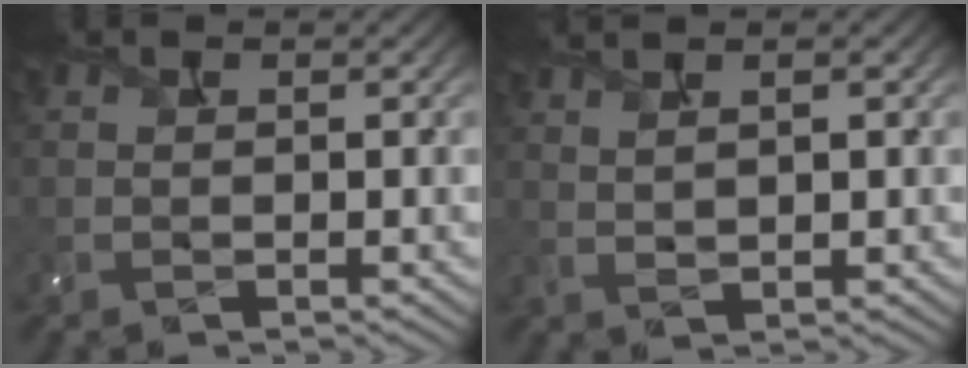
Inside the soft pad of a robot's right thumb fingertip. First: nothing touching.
{"total": 3.4, "force": [2.3, 0.9, 2.4], "torque": [-0.049, 0.009, 0.030]}